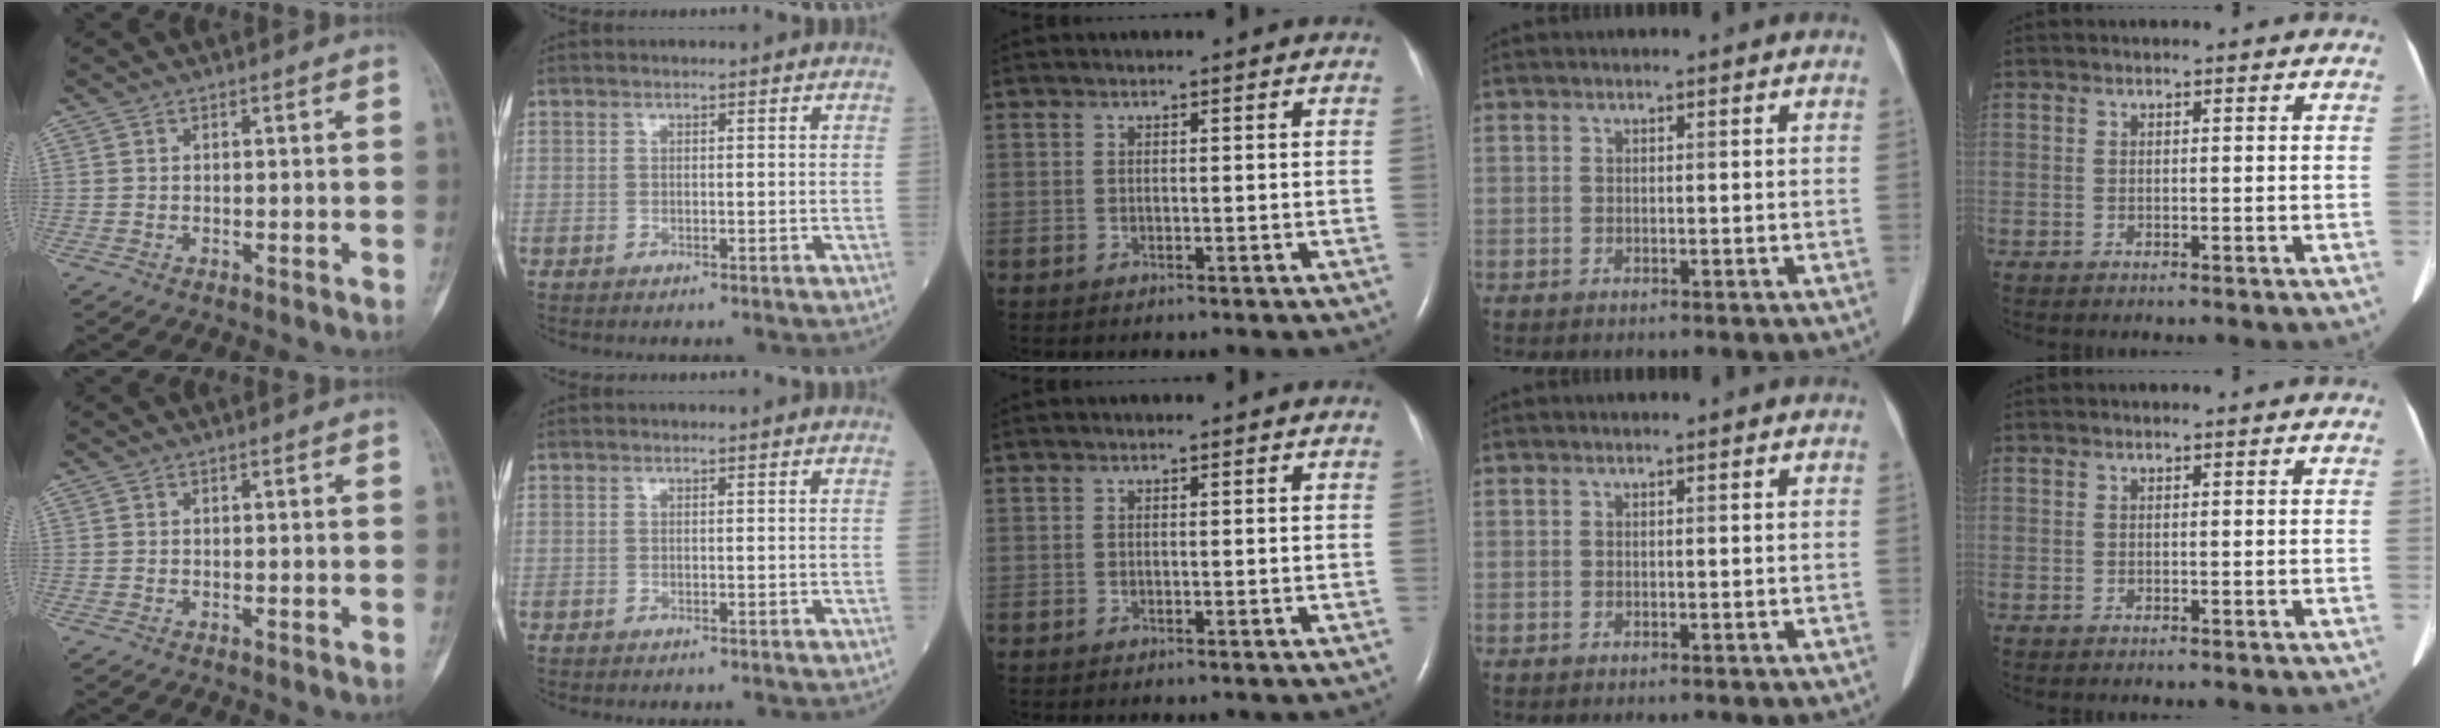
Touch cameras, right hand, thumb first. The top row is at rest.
{}